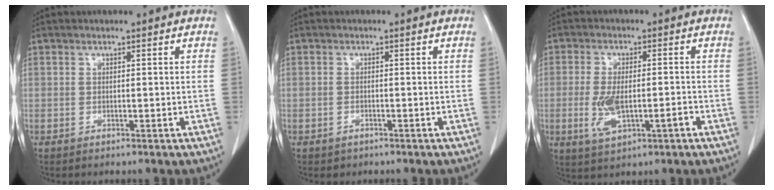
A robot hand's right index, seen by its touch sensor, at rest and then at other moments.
{"total": 0.7, "force": [-0.4, 0.6, 0.2], "torque": [-0.006, 0.001, -0.001]}
{"total": 6.7, "force": [-1.9, 2.4, 5.9], "torque": [-0.119, -0.002, -0.024]}